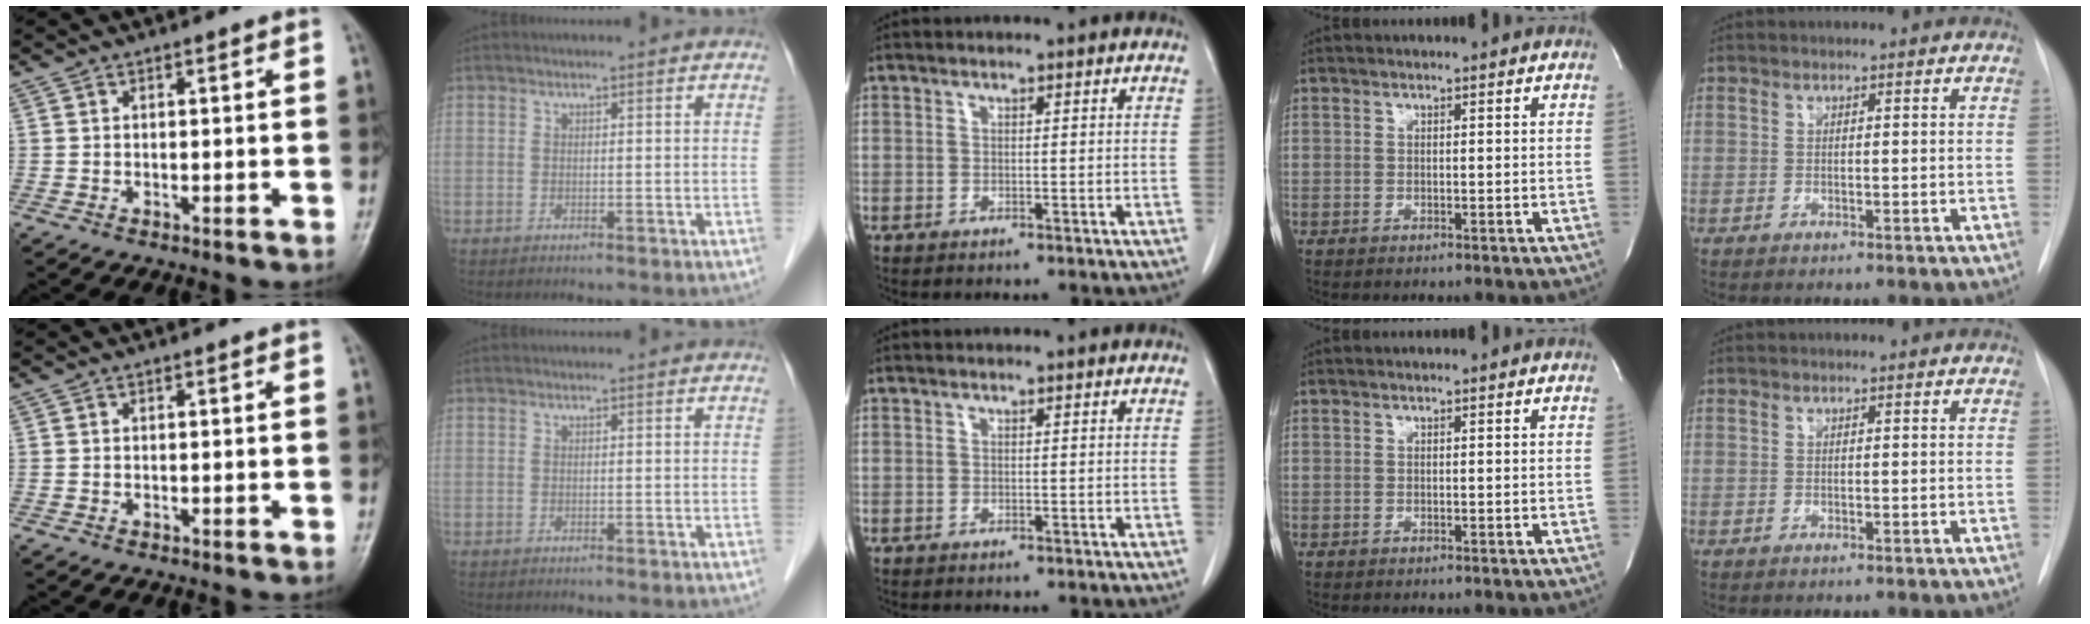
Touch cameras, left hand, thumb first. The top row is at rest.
{}